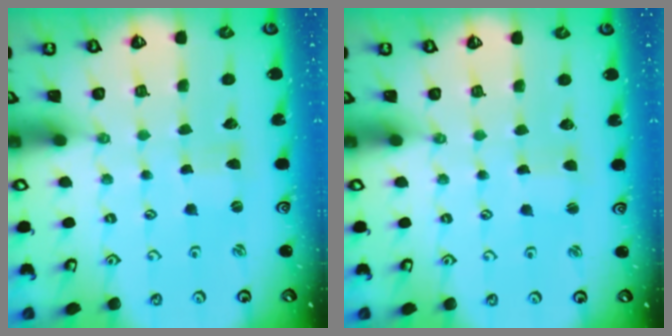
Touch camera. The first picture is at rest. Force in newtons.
{"total": 1.7, "press": 1.7, "slide": 0.2}